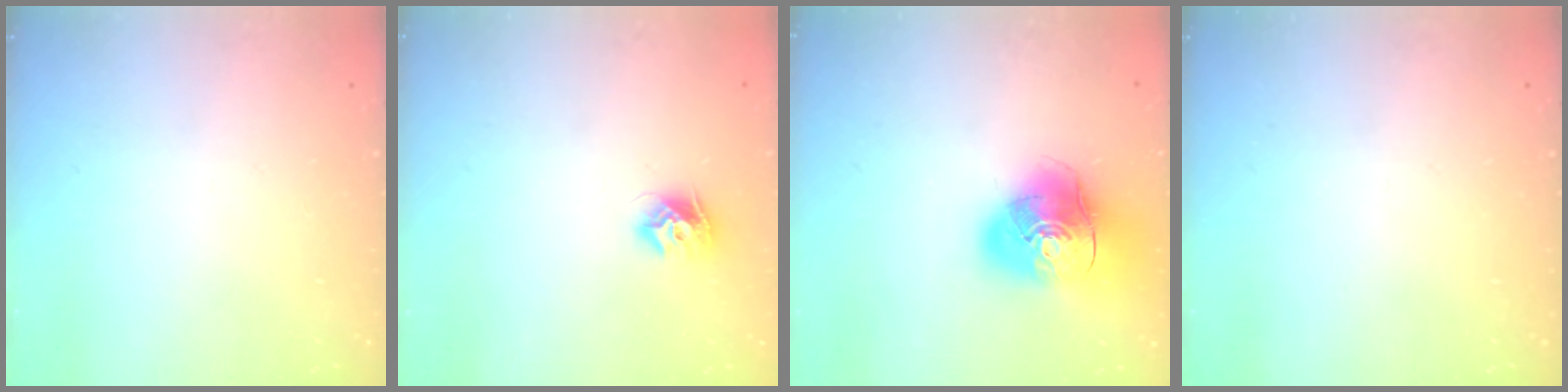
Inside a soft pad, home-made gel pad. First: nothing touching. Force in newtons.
{"total": 8.3, "press": 8.3, "slide": 0.5}
{"total": 14.8, "press": 14.6, "slide": 2.1}
{"total": 0.0}